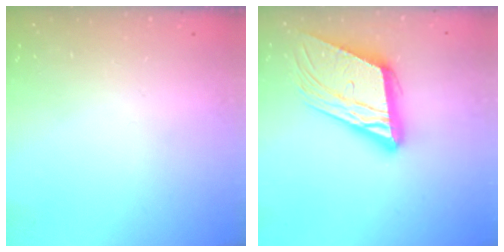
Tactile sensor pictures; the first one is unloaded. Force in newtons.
{"total": 18.2, "press": 18.0, "slide": 2.7}